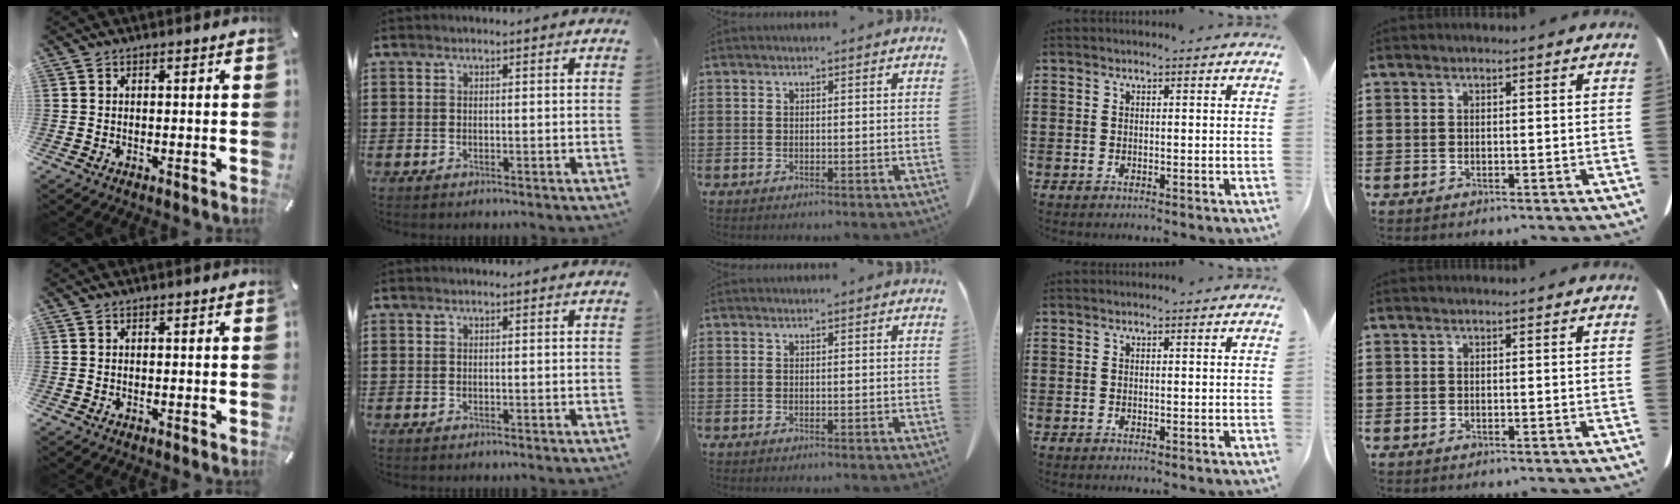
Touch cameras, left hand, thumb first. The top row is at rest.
{}